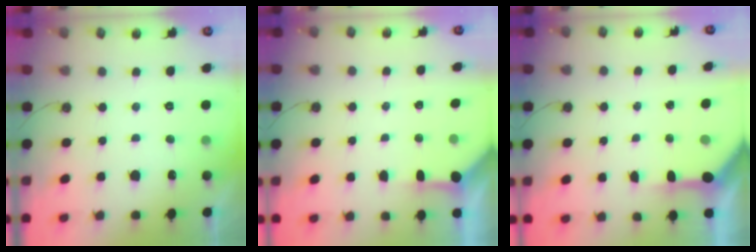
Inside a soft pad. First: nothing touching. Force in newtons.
{"total": 3.1, "press": 3.1, "slide": 0.5}
{"total": 6.2, "press": 6.2, "slide": 0.7}